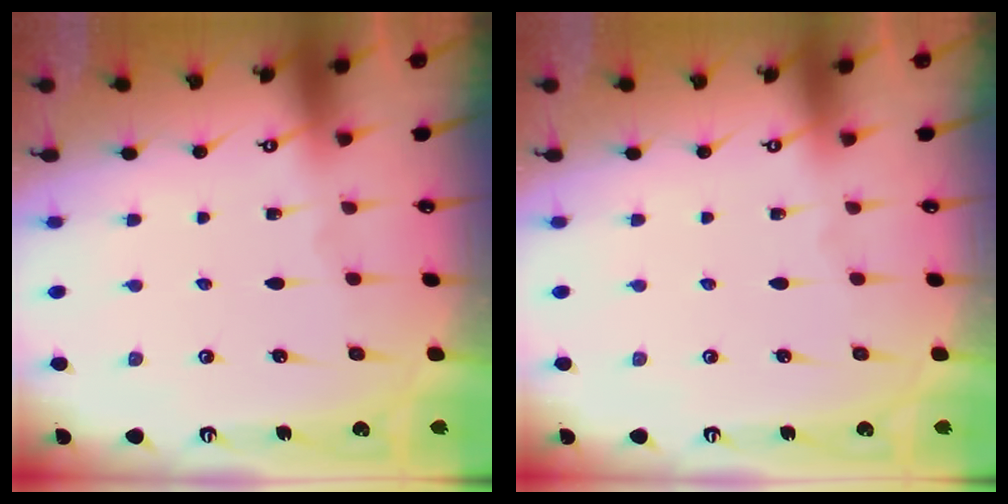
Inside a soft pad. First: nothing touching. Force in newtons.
{"total": 0.0}